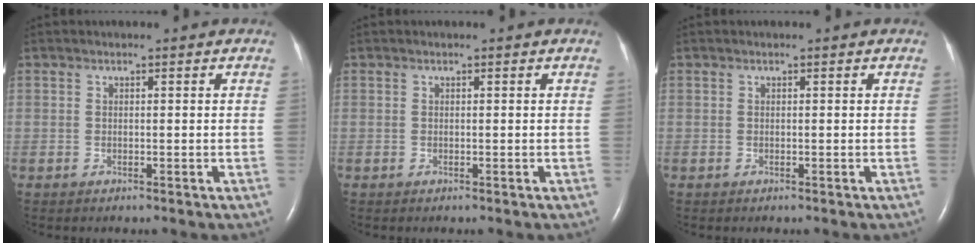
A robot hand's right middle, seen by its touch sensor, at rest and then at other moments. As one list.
[{"total": 0.0}, {"total": 0.0}]